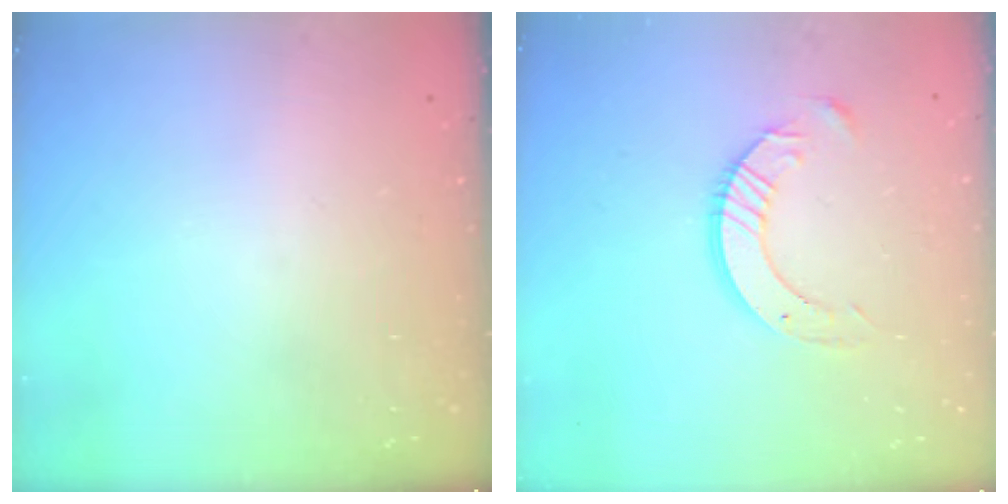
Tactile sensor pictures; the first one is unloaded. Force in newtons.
{"total": 10.1, "press": 10.0, "slide": 1.0}